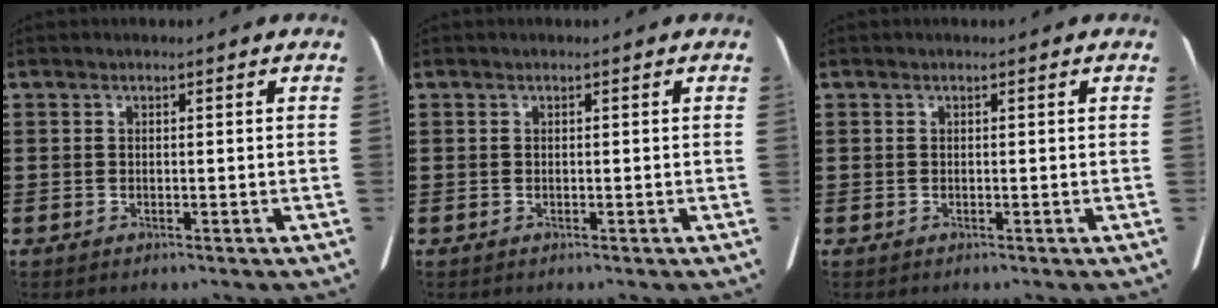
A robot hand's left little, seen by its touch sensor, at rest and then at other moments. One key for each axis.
{"total": 0.0}
{"total": 0.0}